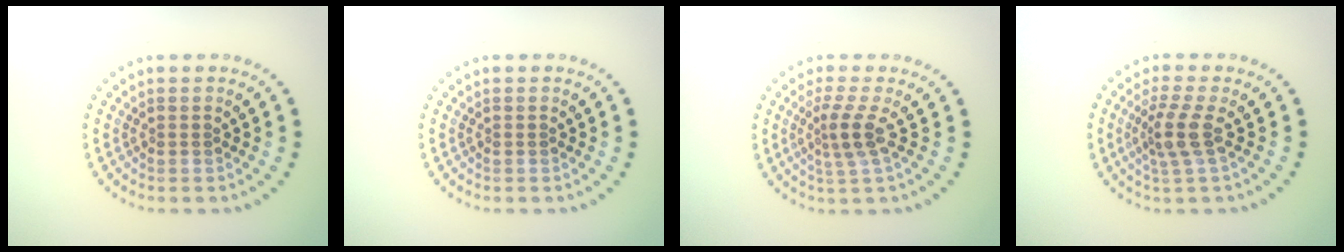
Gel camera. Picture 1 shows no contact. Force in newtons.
{"total": 0.0}
{"total": 2.4, "press": 1.7, "slide": 1.7}
{"total": 2.7, "press": 2.0, "slide": 1.7}